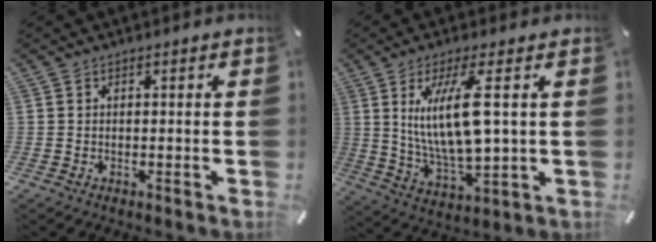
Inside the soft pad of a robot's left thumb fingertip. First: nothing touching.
{"total": 14.4, "force": [3.7, 3.9, 13.4], "torque": [-0.283, -0.016, 0.055]}